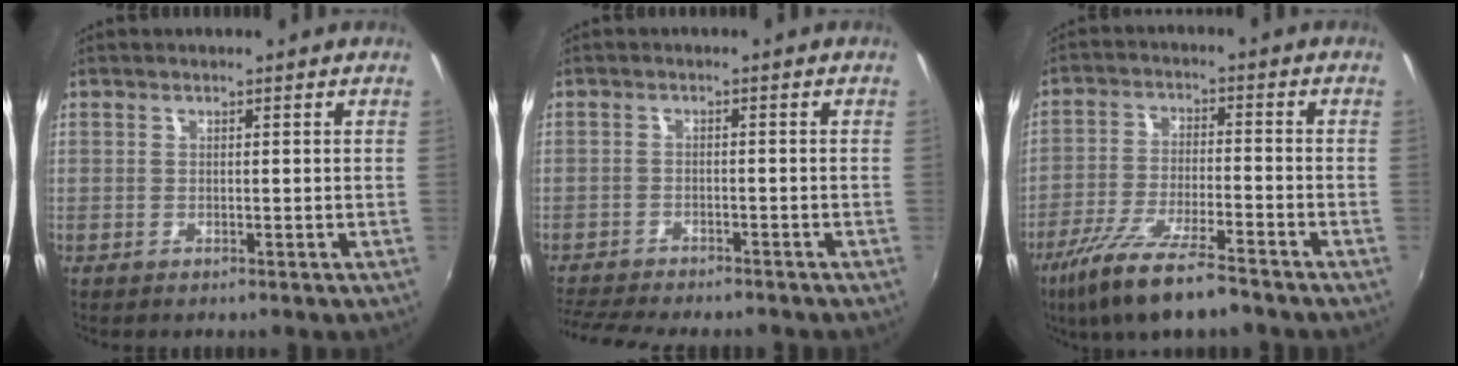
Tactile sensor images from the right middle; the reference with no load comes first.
{"total": 9.8, "force": [-8.9, 1.6, 3.7], "torque": [-0.098, -0.020, -0.142]}
{"total": 12.8, "force": [-9.6, 1.8, 8.3], "torque": [-0.174, -0.032, -0.171]}